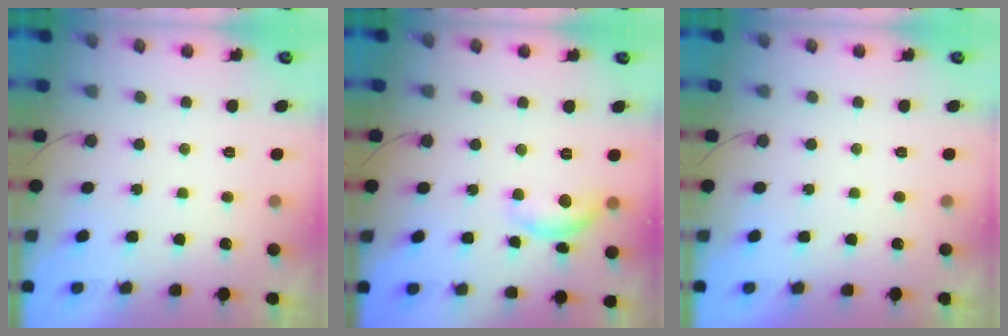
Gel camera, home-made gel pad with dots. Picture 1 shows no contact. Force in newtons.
{"total": 10.6, "press": 10.6, "slide": 0.6}
{"total": 0.0}